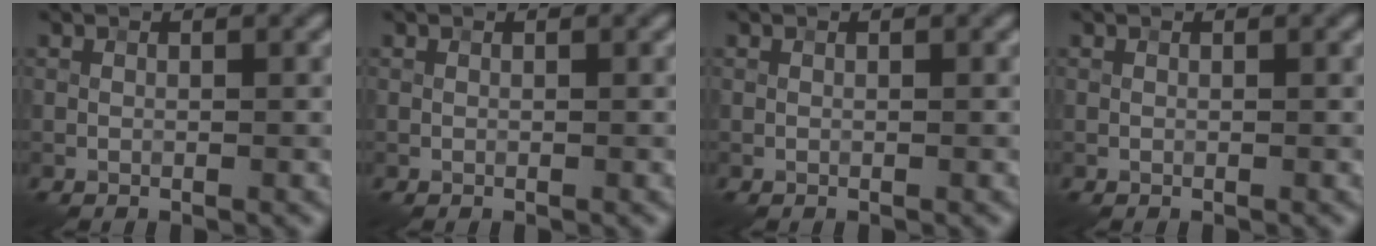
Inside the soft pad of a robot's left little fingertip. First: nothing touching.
{"total": 0.0}
{"total": 0.0}
{"total": 0.0}